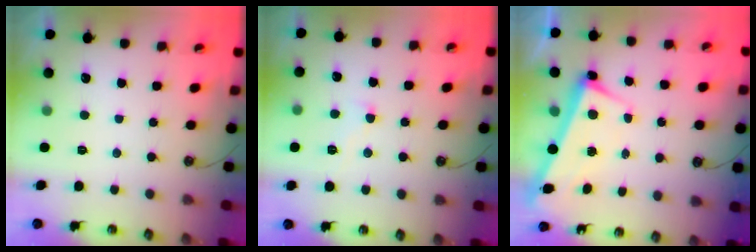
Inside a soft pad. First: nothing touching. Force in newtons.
{"total": 3.7, "press": 3.7, "slide": 0.3}
{"total": 2.2, "press": 2.0, "slide": 1.0}